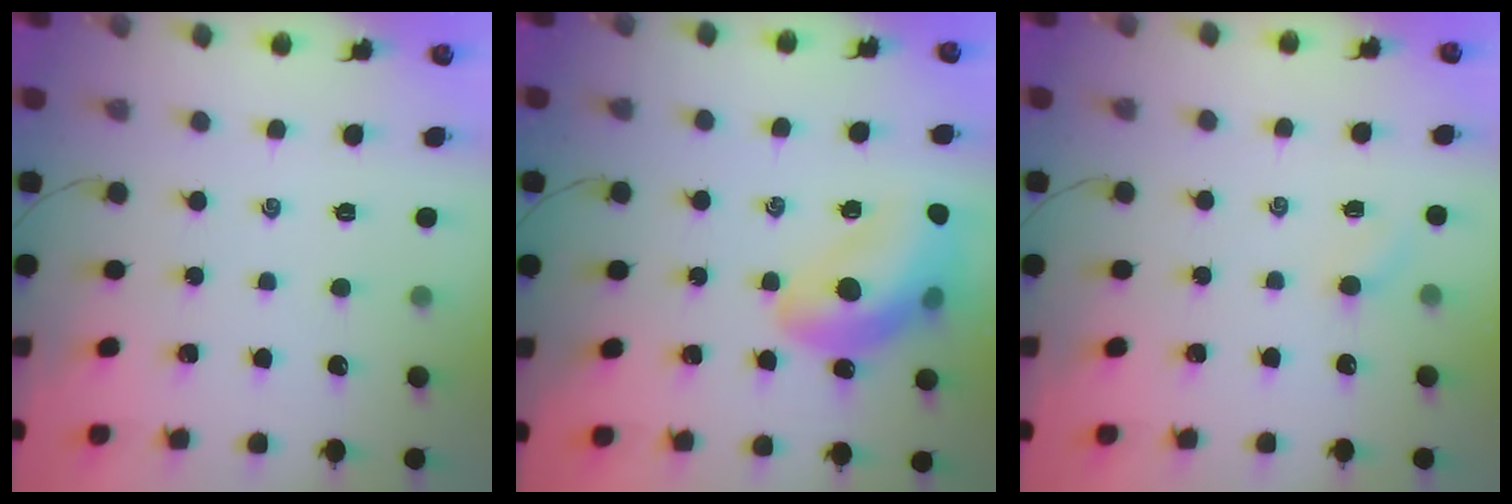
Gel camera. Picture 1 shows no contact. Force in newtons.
{"total": 18.1, "press": 17.9, "slide": 3.1}
{"total": 2.4, "press": 2.3, "slide": 0.8}